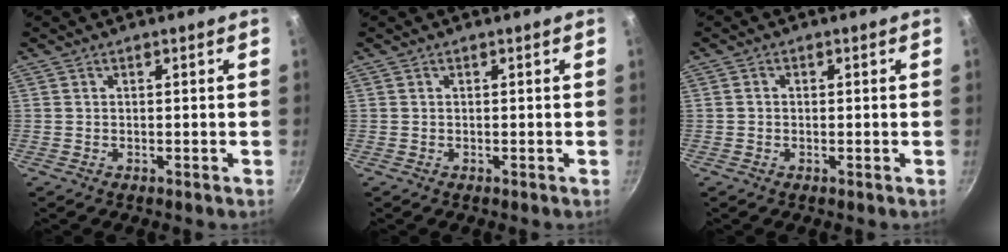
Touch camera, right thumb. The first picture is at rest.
{"total": 0.0}
{"total": 0.9, "force": [-0.1, 0.8, 0.4], "torque": [-0.007, 0.005, -0.002]}